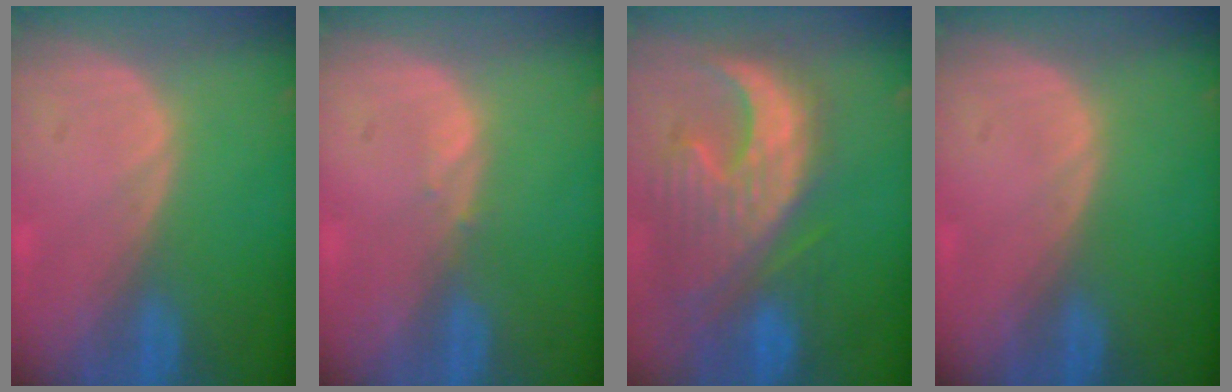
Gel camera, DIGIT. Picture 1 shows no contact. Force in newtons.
{"total": 0.6, "press": 0.6, "slide": 0.1}
{"total": 12.8, "press": 11.2, "slide": 6.3}
{"total": 0.0}